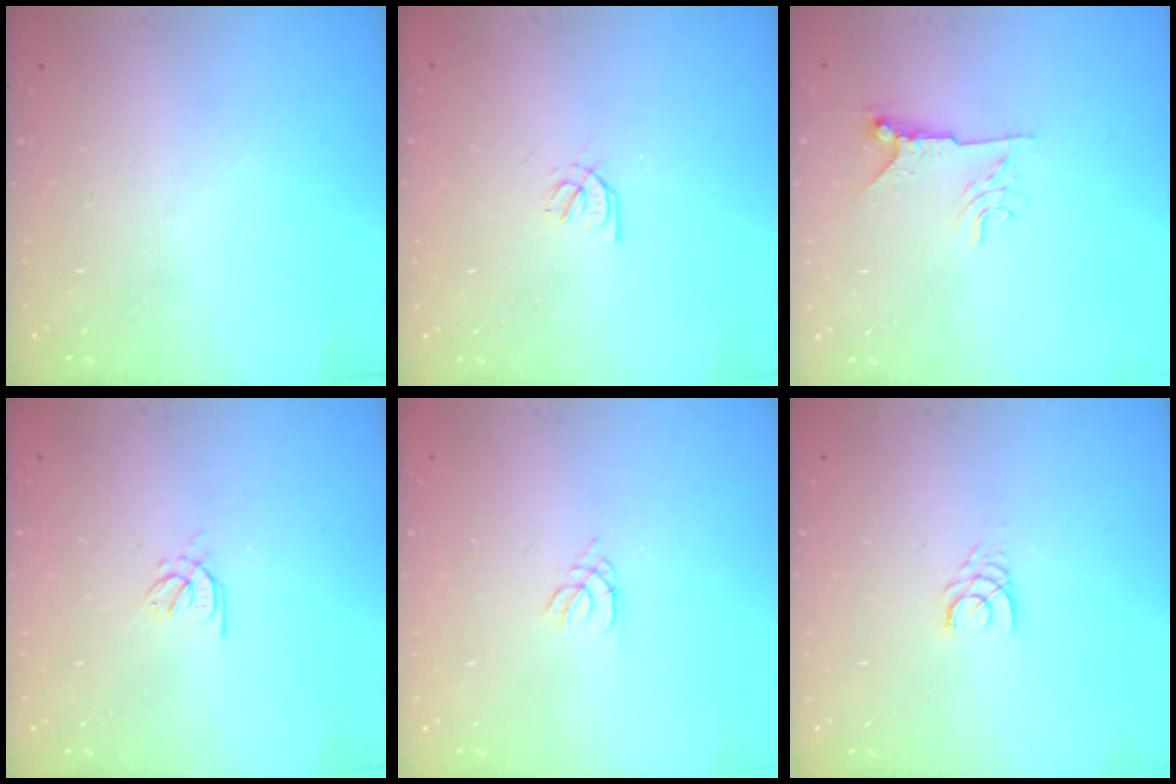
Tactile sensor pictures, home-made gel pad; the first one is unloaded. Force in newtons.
{"total": 1.8, "press": 1.8, "slide": 0.4}
{"total": 7.3, "press": 7.3, "slide": 0.6}
{"total": 2.6, "press": 2.5, "slide": 0.7}
{"total": 1.2, "press": 1.2, "slide": 0.3}
{"total": 3.1, "press": 3.1, "slide": 0.3}